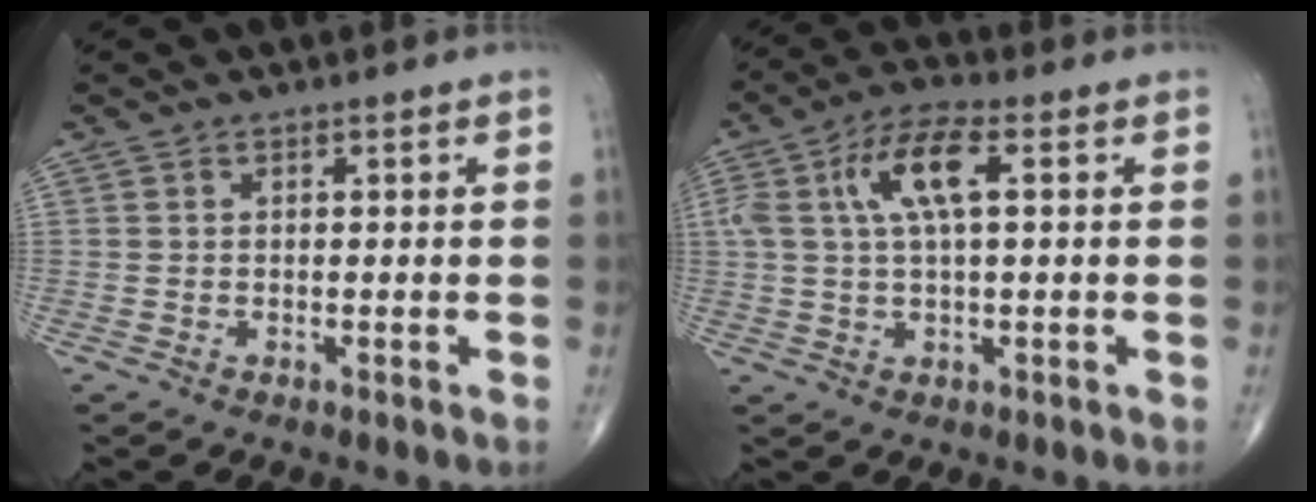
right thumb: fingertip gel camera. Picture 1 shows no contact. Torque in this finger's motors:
{"motor_torque": [0.21, 0.28, 1.17, 0.38, 0.36]}